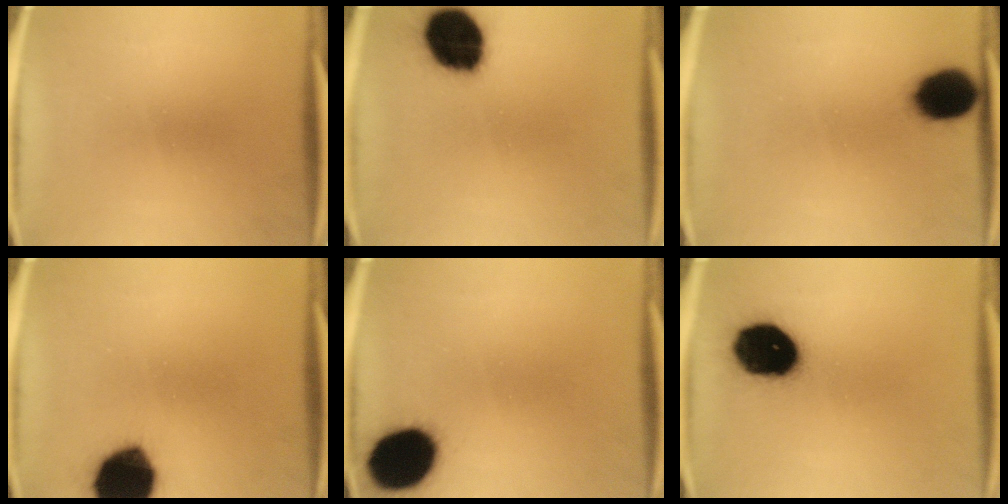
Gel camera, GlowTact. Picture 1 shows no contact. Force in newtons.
{"total": 17.7}
{"total": 10.7}
{"total": 17.9}
{"total": 18.3}
{"total": 18.8}